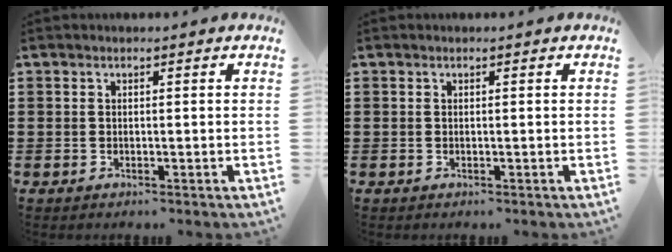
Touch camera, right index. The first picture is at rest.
{"total": 0.0}